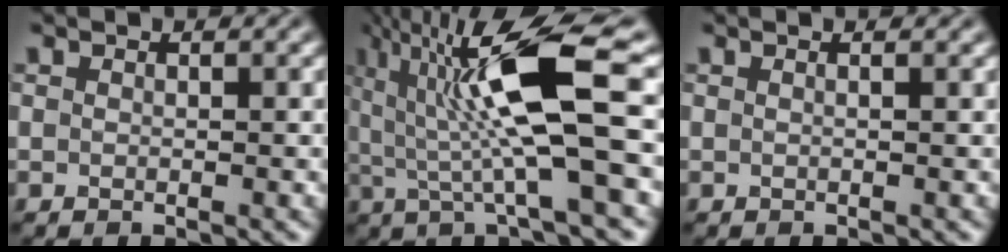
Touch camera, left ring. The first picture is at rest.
{"total": 11.6, "force": [2.2, 2.2, 11.2], "torque": [-0.185, 0.007, 0.040]}
{"total": 1.5, "force": [0.6, 0.8, 1.1], "torque": [-0.004, 0.006, -0.015]}